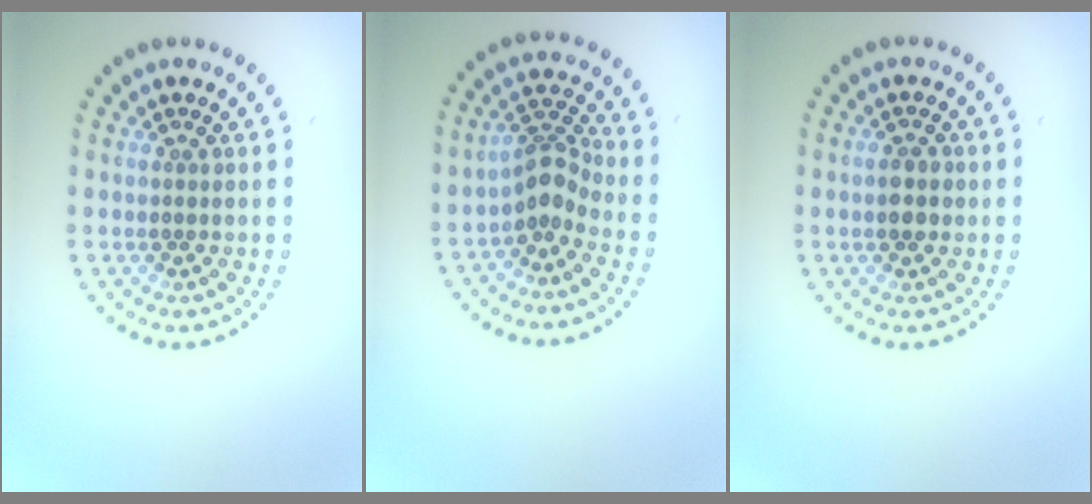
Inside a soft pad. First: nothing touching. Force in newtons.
{"total": 2.9, "press": 2.0, "slide": 2.0}
{"total": 1.9, "press": 1.9, "slide": 0.1}